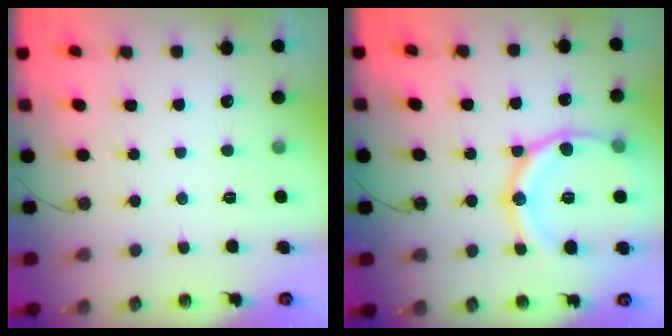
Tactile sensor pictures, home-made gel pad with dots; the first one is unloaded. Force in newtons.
{"total": 17.2, "press": 17.1, "slide": 1.9}